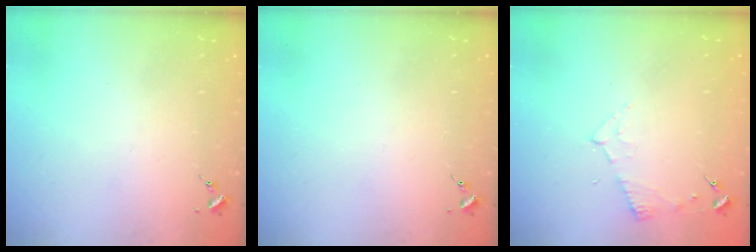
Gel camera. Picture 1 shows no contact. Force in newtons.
{"total": 0.0}
{"total": 5.2, "press": 5.1, "slide": 0.6}